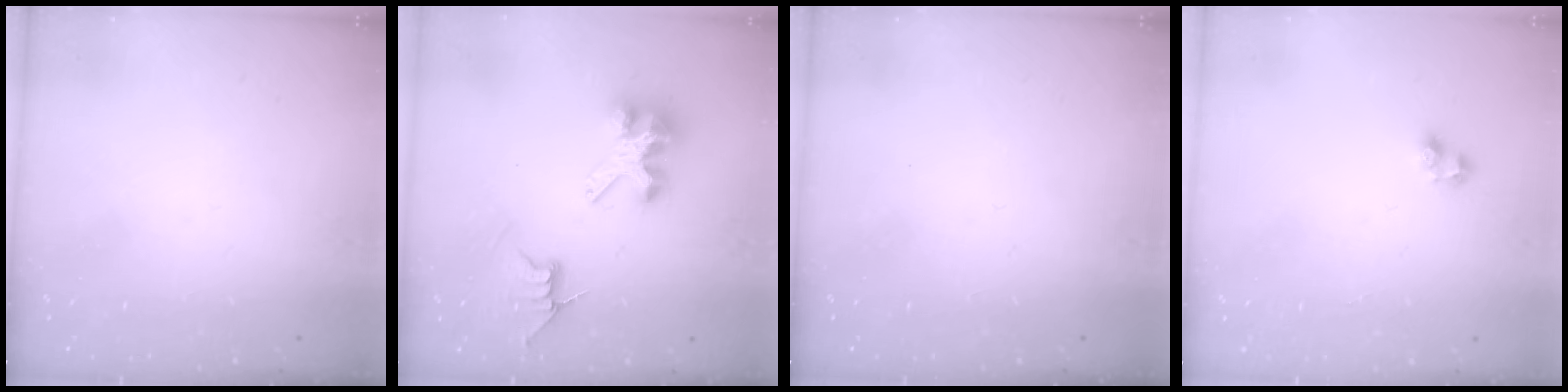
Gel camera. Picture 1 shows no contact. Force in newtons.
{"total": 8.3, "press": 8.3, "slide": 0.5}
{"total": 0.0}
{"total": 3.5, "press": 3.4, "slide": 0.9}